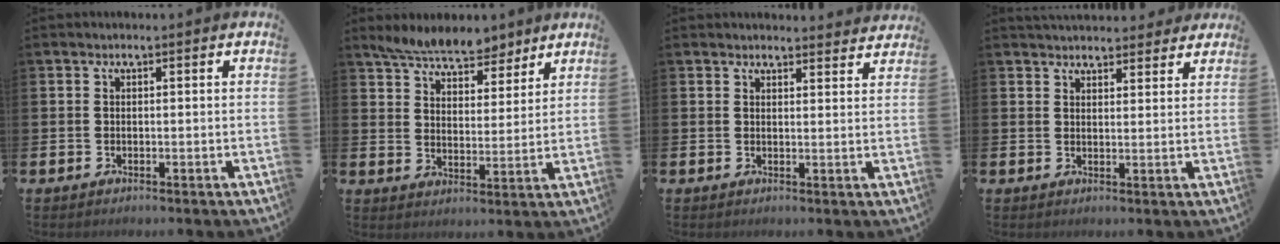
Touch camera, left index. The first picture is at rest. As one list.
[{"total": 6.7, "force": [6.2, 1.8, 1.4], "torque": [-0.043, -0.028, 0.110]}, {"total": 2.8, "force": [2.7, 0.3, -0.1], "torque": [0.007, -0.018, 0.048]}, {"total": 3.8, "force": [3.7, 1.0, 0.2], "torque": [-0.002, -0.018, 0.067]}]